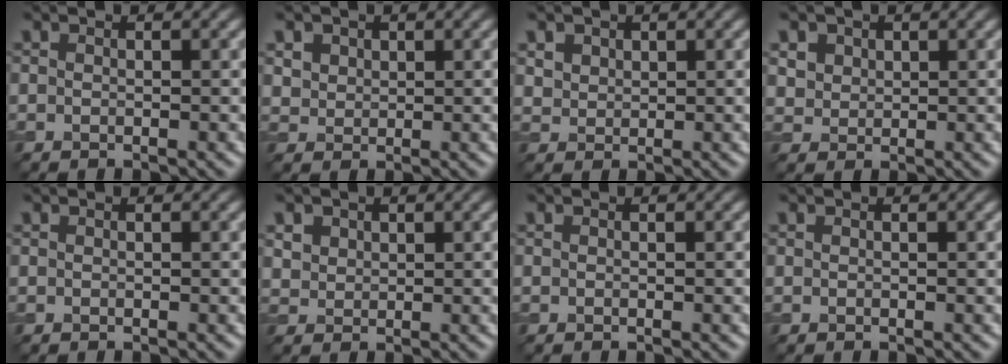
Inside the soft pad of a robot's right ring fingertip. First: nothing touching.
{"total": 3.0, "force": [1.7, 2.2, 1.2], "torque": [-0.040, 0.001, 0.038]}
{"total": 2.2, "force": [1.3, 1.6, 0.7], "torque": [-0.024, -0.002, 0.033]}
{"total": 3.3, "force": [1.8, 2.5, 1.3], "torque": [-0.048, 0.001, 0.042]}
{"total": 0.0}
{"total": 2.5, "force": [1.4, 1.8, 0.9], "torque": [-0.030, -0.001, 0.034]}
{"total": 0.0}
{"total": 0.0}